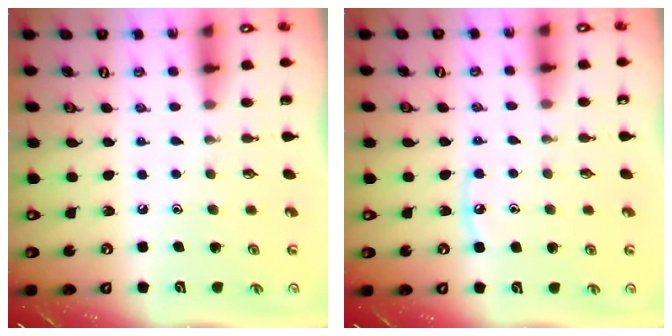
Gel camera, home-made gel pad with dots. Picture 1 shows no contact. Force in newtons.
{"total": 4.7, "press": 4.6, "slide": 0.6}